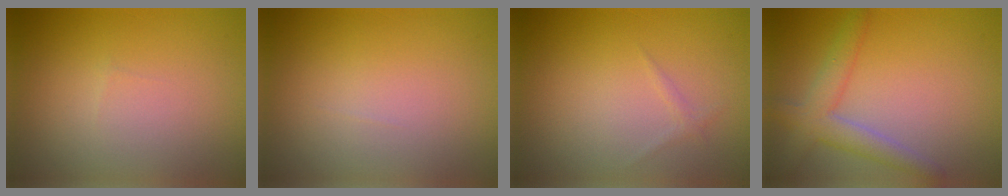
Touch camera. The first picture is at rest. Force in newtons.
{"total": 0.0}
{"total": 0.6, "press": 0.6, "slide": 0.1}
{"total": 3.9, "press": 3.9, "slide": 0.3}